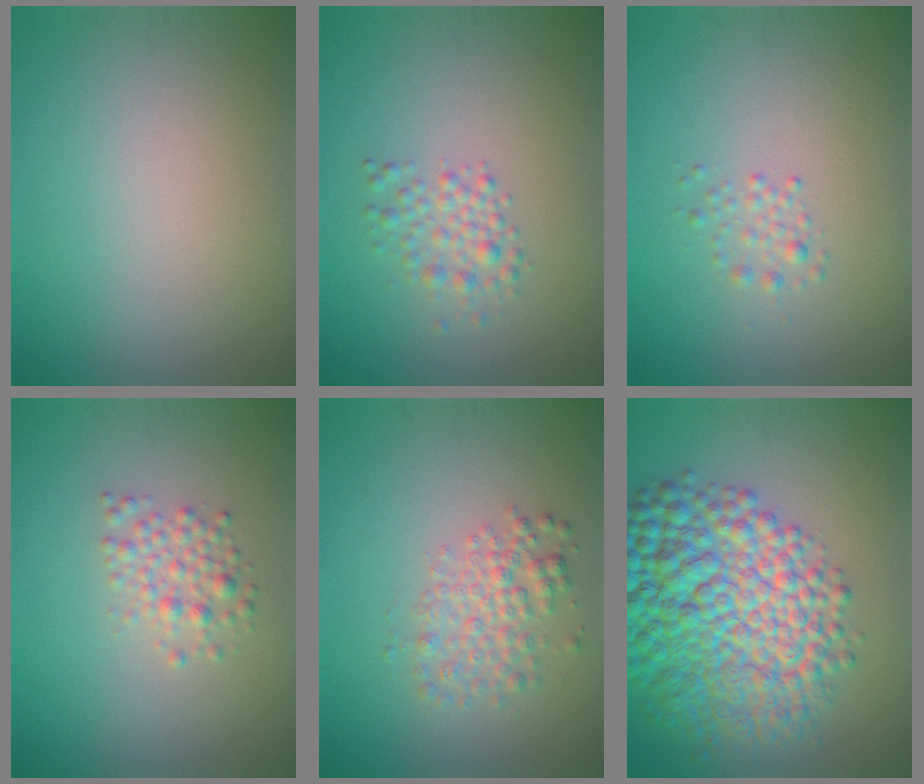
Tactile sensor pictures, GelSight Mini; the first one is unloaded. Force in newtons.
{"total": 2.2, "press": 2.2, "slide": 0.1}
{"total": 1.3, "press": 1.3, "slide": 0.1}
{"total": 2.2, "press": 2.2, "slide": 0.0}
{"total": 3.0, "press": 3.0, "slide": 0.1}
{"total": 12.1, "press": 12.1, "slide": 0.2}